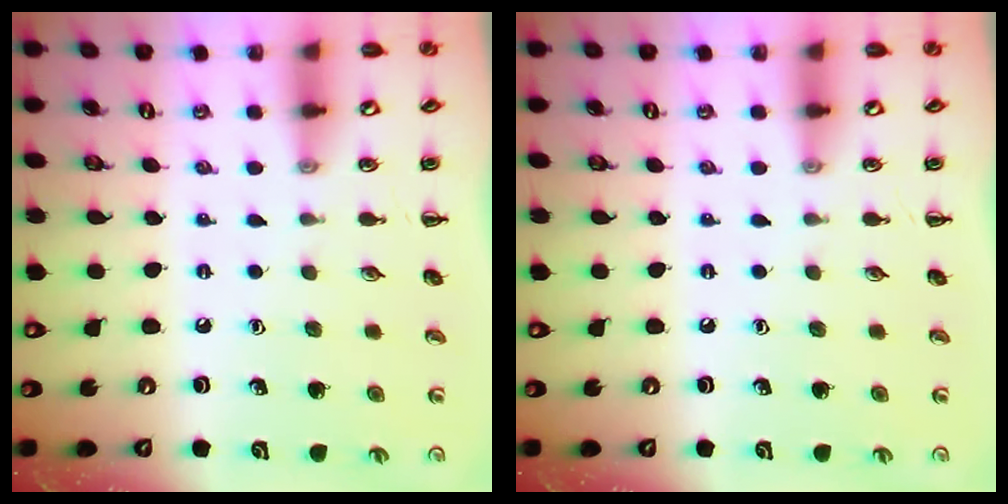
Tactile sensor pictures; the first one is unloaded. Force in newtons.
{"total": 0.0}